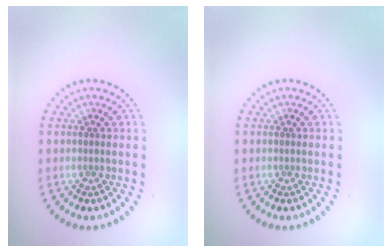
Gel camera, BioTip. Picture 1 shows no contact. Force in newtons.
{"total": 0.0}